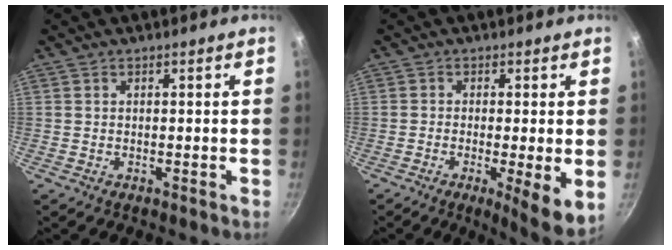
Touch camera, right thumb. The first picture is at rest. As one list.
[{"total": 7.8, "force": [-1.5, 1.3, 7.5], "torque": [-0.110, -0.010, -0.020]}]